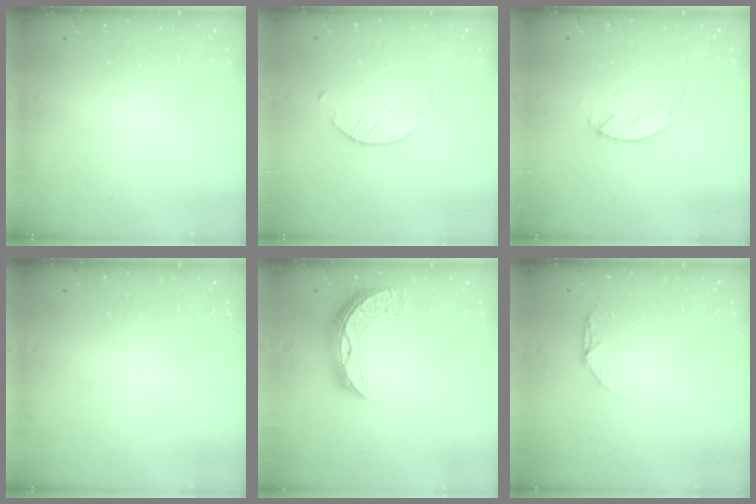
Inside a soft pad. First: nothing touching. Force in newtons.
{"total": 1.6, "press": 1.6, "slide": 0.3}
{"total": 3.4, "press": 3.4, "slide": 0.4}
{"total": 0.0}
{"total": 9.2, "press": 9.2, "slide": 0.7}
{"total": 4.4, "press": 4.4, "slide": 0.5}